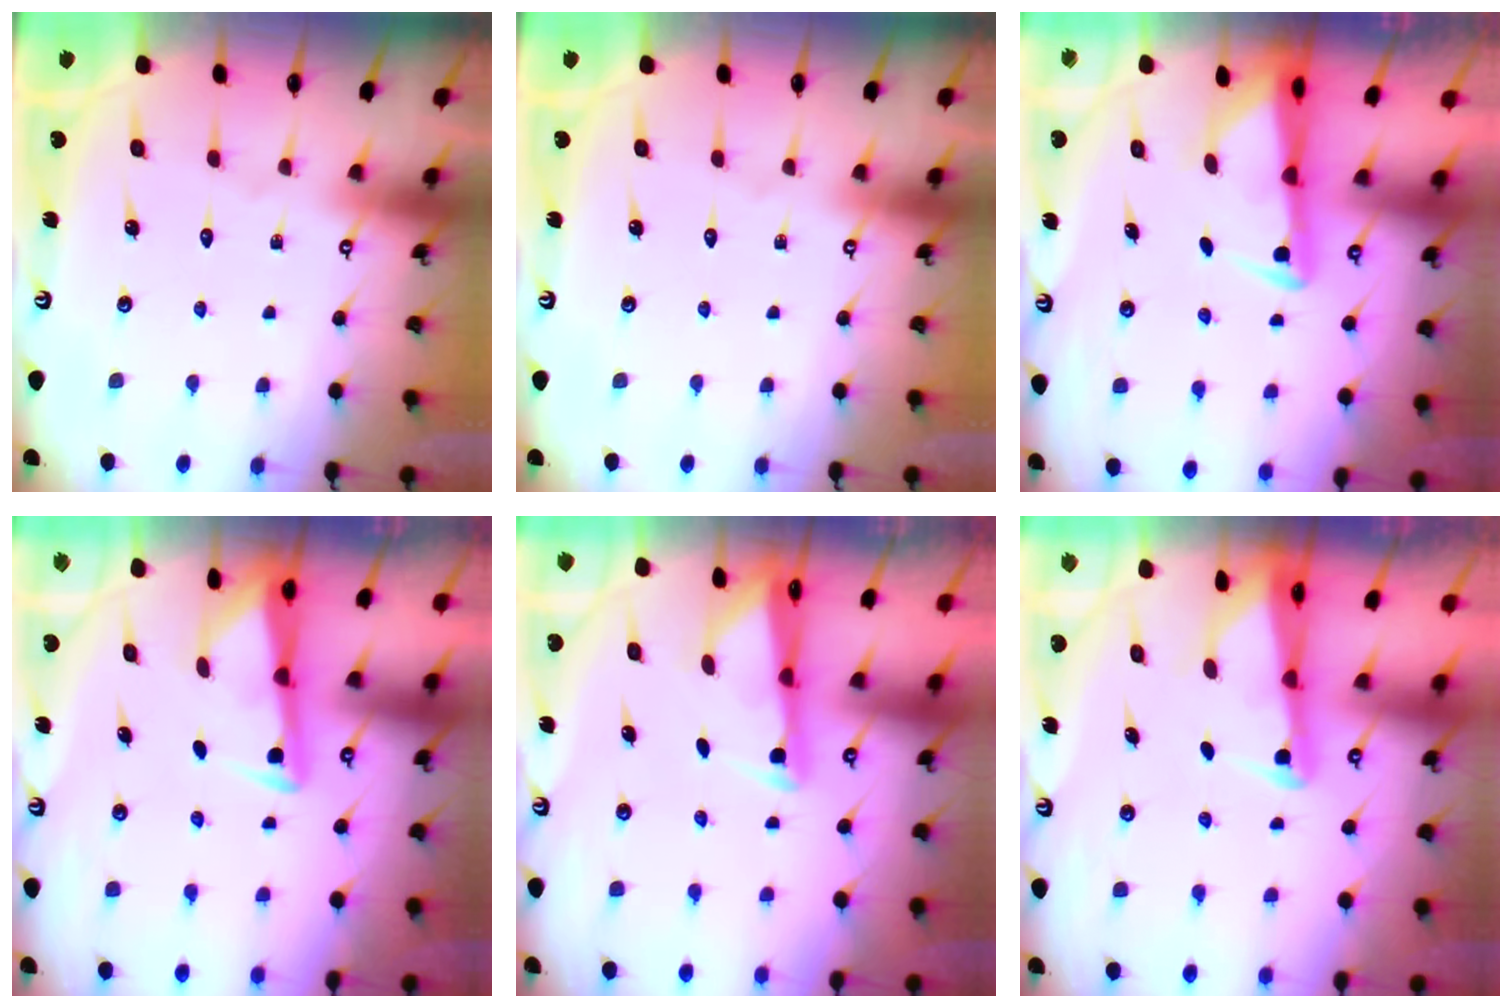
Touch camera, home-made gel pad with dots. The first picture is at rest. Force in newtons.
{"total": 0.0}
{"total": 3.0, "press": 2.9, "slide": 0.6}
{"total": 3.1, "press": 3.1, "slide": 0.4}
{"total": 2.5, "press": 2.5, "slide": 0.5}
{"total": 2.6, "press": 2.6, "slide": 0.3}